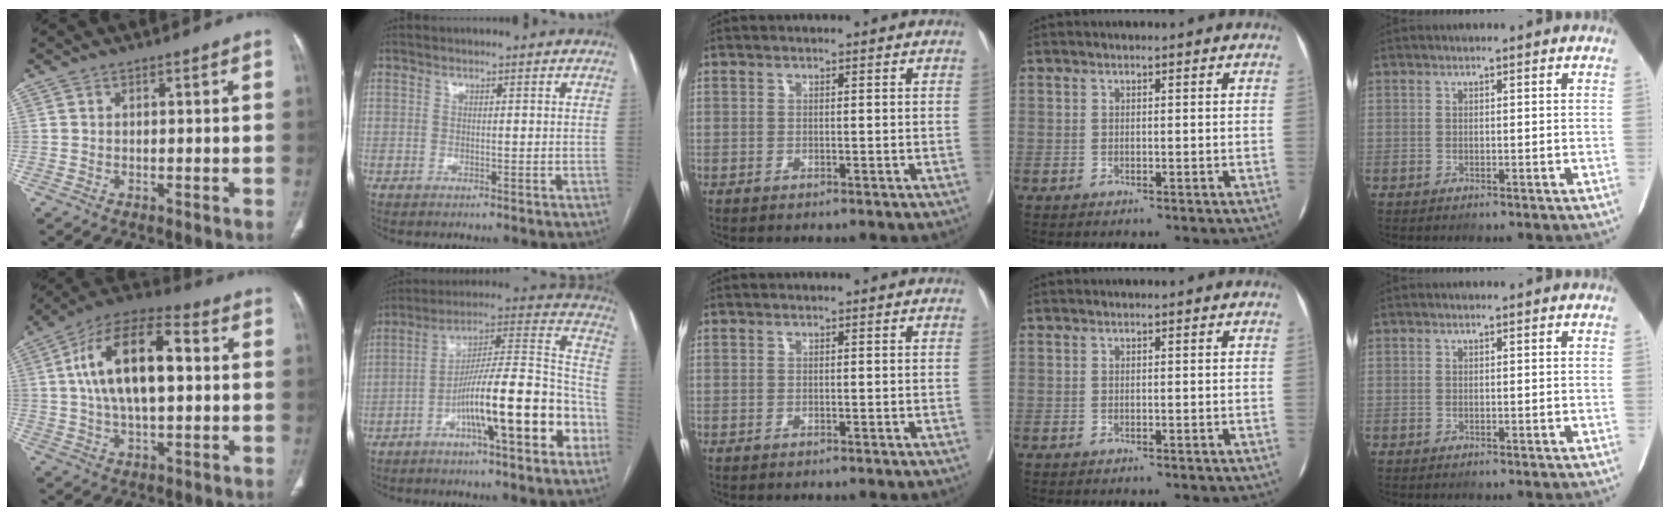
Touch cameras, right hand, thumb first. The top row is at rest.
{"thumb": {"total": 18.2, "force": [2.5, 8.7, 15.7], "torque": [-0.272, 0.026, 0.036]}, "index": {"total": 18.6, "force": [-7.6, 2.7, 16.7], "torque": [-0.256, 0.023, -0.119]}}